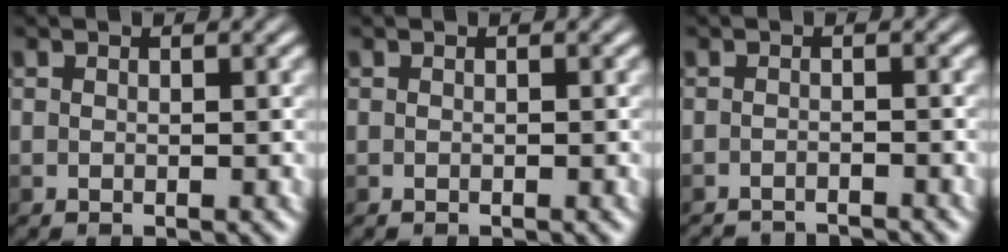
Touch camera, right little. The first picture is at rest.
{"total": 0.0}
{"total": 2.0, "force": [-2.0, -0.3, 0.3], "torque": [-0.004, -0.008, -0.037]}